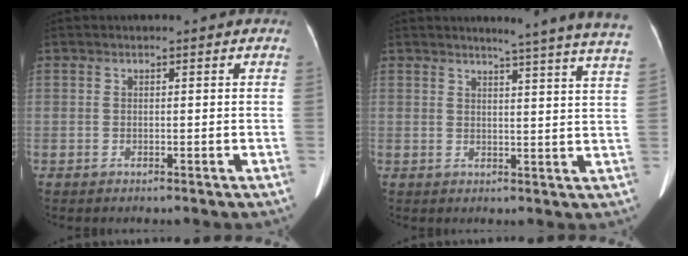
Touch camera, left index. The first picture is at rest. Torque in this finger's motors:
{"motor_torque": [0.26, -1.88, 0.04, 0.00]}